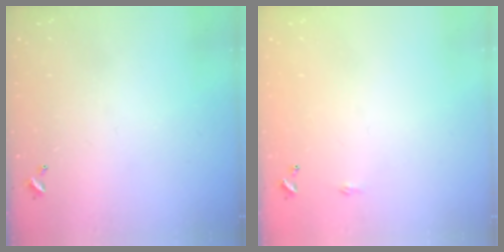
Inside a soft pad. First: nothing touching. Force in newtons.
{"total": 2.2, "press": 2.1, "slide": 0.4}